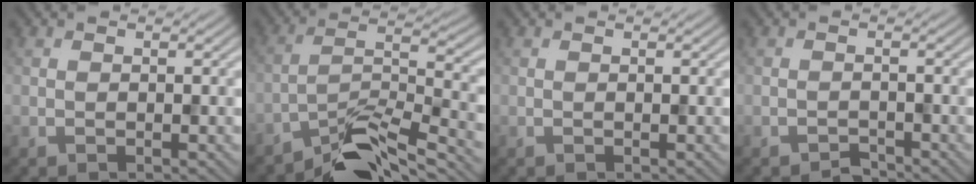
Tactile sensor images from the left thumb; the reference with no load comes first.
{"total": 9.0, "force": [-7.1, 2.2, 5.1], "torque": [-0.086, 0.006, -0.139]}
{"total": 0.0}
{"total": 1.2, "force": [-1.2, 0.2, 0.3], "torque": [-0.003, 0.004, -0.026]}